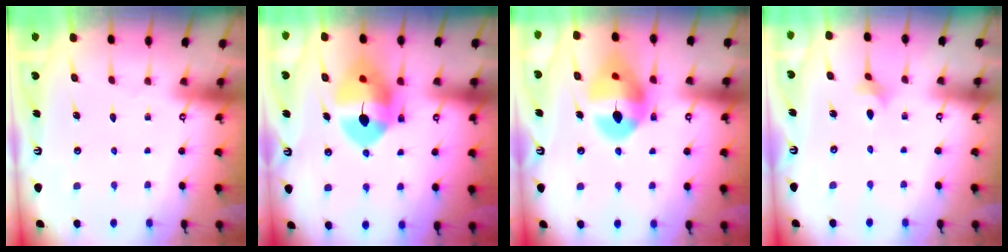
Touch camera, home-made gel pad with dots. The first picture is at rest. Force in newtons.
{"total": 12.4, "press": 12.2, "slide": 2.2}
{"total": 14.7, "press": 14.6, "slide": 1.6}
{"total": 2.9, "press": 2.9, "slide": 0.5}